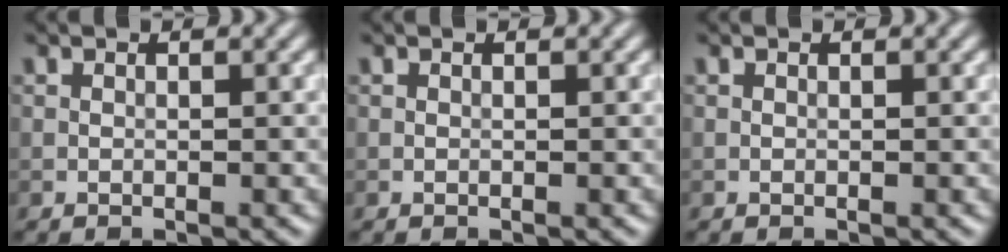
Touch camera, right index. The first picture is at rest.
{"total": 0.0}
{"total": 0.0}